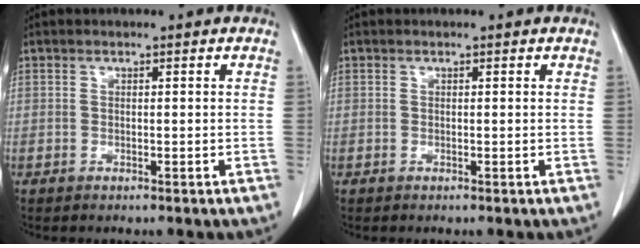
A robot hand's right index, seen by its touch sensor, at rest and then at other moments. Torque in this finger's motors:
{"motor_torque": [-0.12, 0.15, -0.11, -0.01]}